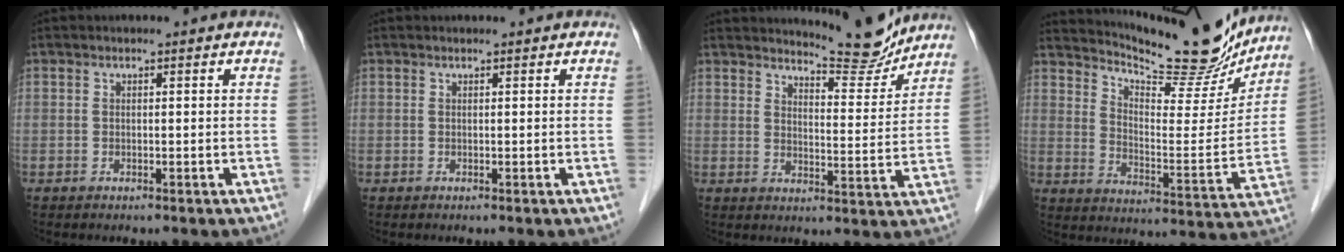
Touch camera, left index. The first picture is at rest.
{"total": 0.0}
{"total": 8.6, "force": [8.4, 0.6, 1.6], "torque": [-0.030, -0.024, 0.114]}
{"total": 18.6, "force": [17.2, 2.6, 6.7], "torque": [-0.110, -0.043, 0.243]}